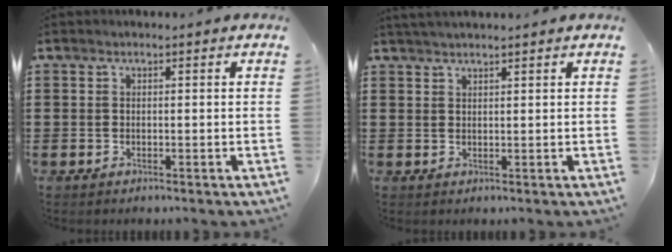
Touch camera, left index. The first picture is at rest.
{"total": 1.5, "force": [1.5, -0.1, 0.4], "torque": [-0.011, 0.000, 0.029]}